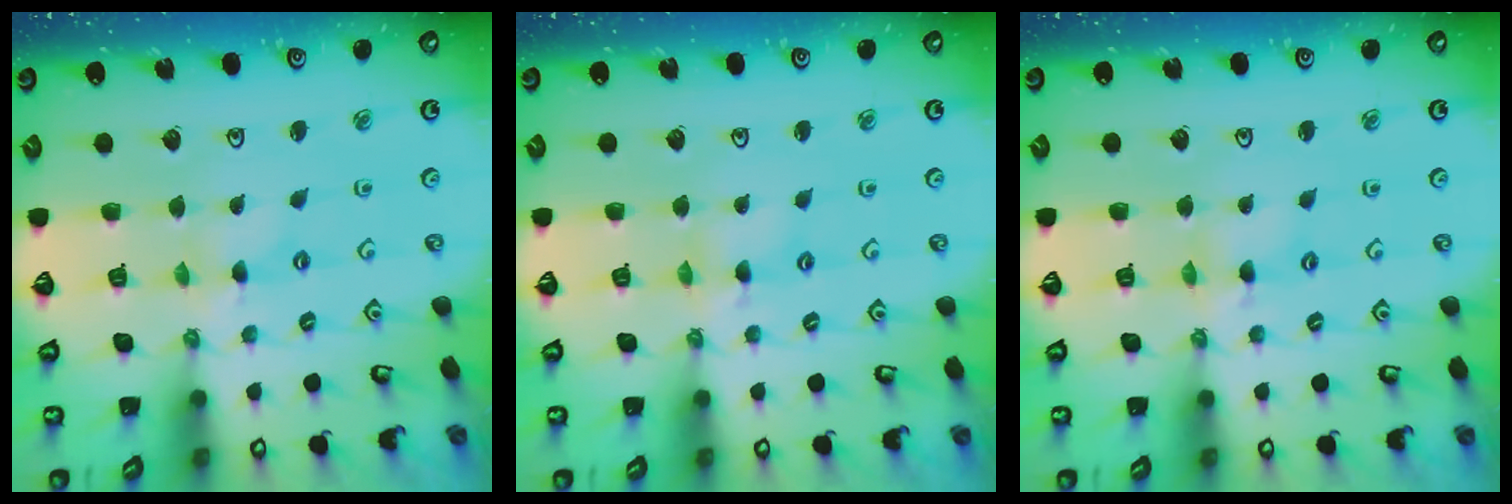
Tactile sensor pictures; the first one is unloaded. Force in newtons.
{"total": 2.4, "press": 2.4, "slide": 0.3}
{"total": 2.4, "press": 2.4, "slide": 0.3}